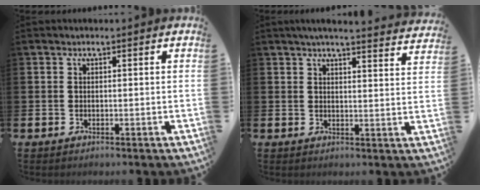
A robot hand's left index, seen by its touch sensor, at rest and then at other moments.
{"total": 4.4, "force": [4.2, -0.4, 1.2], "torque": [-0.020, -0.027, 0.072]}